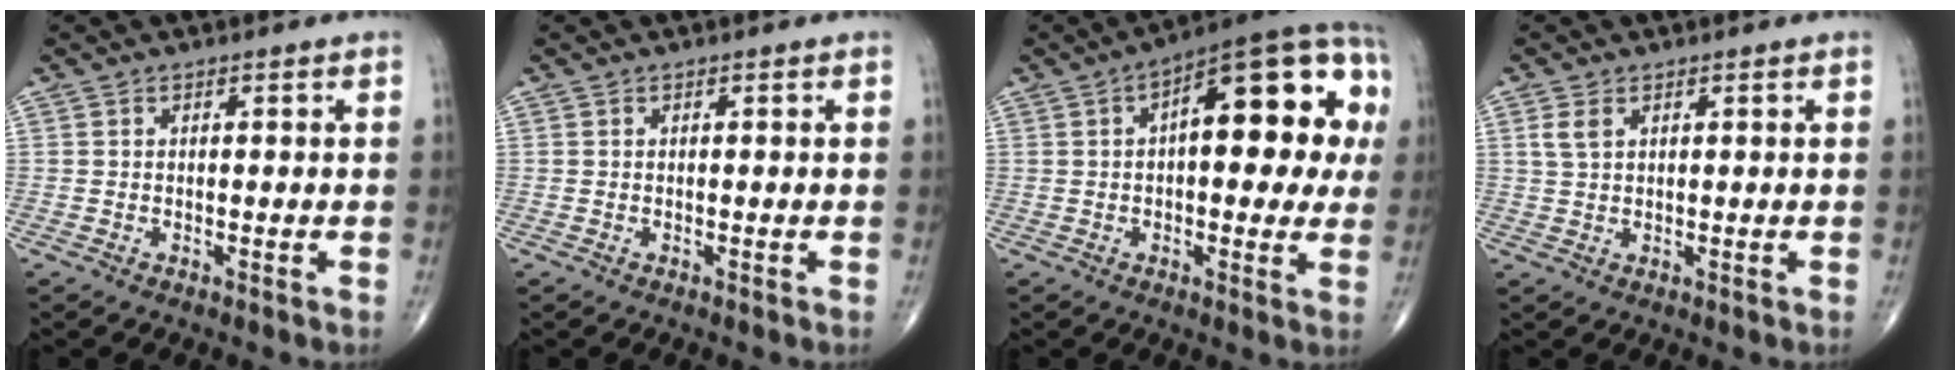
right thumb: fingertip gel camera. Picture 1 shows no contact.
{"total": 0.0}
{"total": 20.8, "force": [3.6, 8.5, 18.7], "torque": [-0.220, 0.030, 0.036]}
{"total": 2.5, "force": [1.1, 1.5, 1.7], "torque": [-0.037, 0.004, 0.028]}